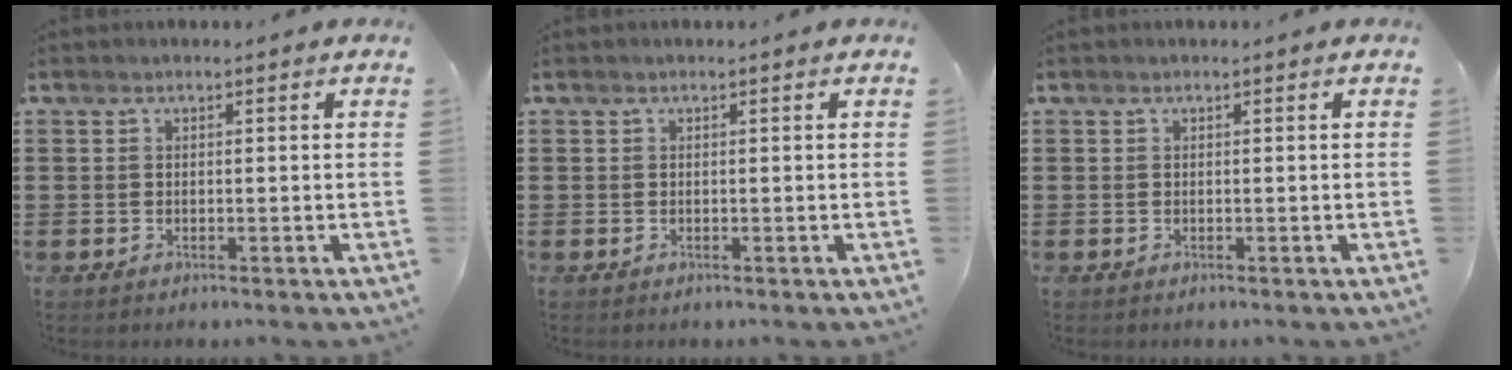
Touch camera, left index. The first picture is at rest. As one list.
[{"total": 0.0}, {"total": 0.0}]